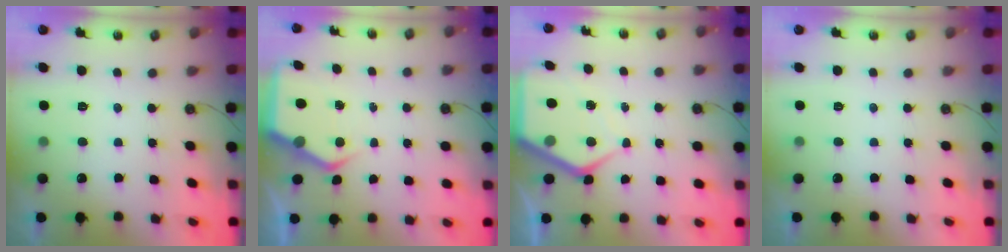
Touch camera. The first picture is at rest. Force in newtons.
{"total": 4.9, "press": 4.8, "slide": 0.6}
{"total": 7.6, "press": 7.6, "slide": 0.6}
{"total": 0.0}